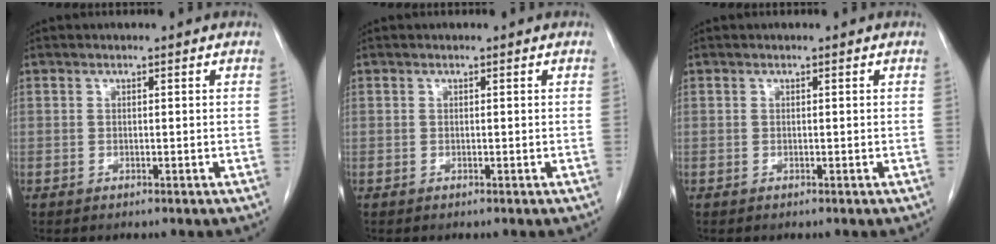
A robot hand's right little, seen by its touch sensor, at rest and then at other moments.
{"total": 0.0}
{"total": 0.0}